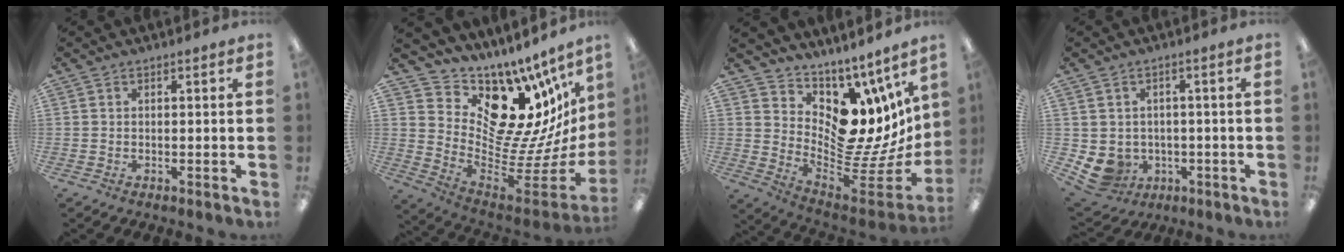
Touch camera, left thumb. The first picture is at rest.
{"total": 15.7, "force": [10.2, 9.6, 7.1], "torque": [-0.067, -0.123, 0.195]}
{"total": 11.2, "force": [2.7, 8.8, 6.5], "torque": [-0.056, -0.086, 0.056]}
{"total": 5.4, "force": [-0.9, 5.1, 1.5], "torque": [-0.064, 0.000, -0.012]}